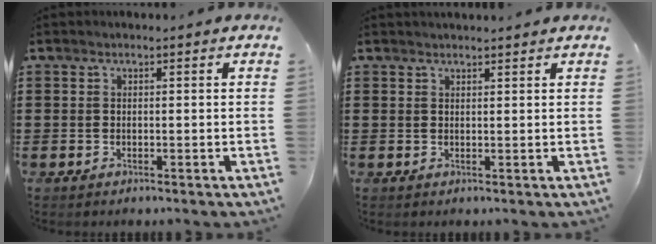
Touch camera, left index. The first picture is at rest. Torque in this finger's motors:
{"motor_torque": [0.07, 0.06, 0.20, 0.02]}